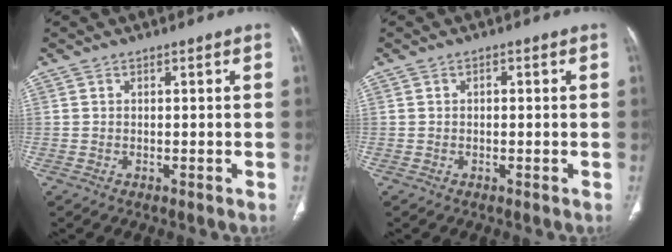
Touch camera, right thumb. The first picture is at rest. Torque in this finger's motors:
{"motor_torque": [-0.04, -0.20, -0.08, 0.03, 0.06]}